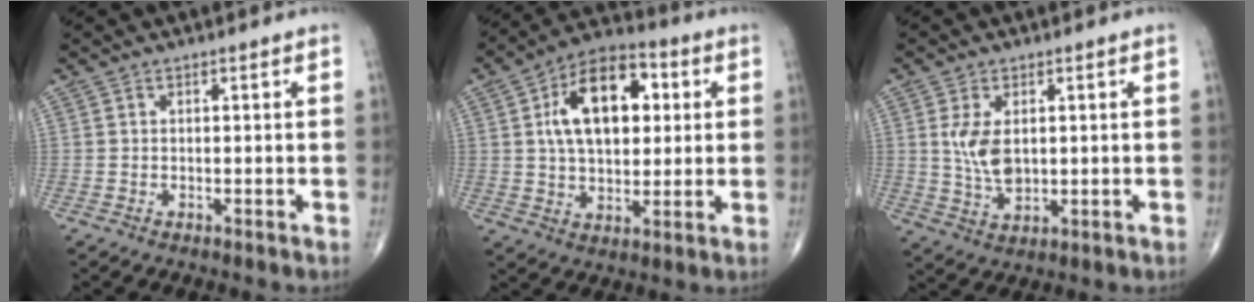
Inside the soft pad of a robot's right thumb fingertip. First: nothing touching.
{"total": 16.8, "force": [3.8, 9.9, 13.0], "torque": [-0.185, 0.010, 0.057]}
{"total": 6.9, "force": [1.1, 4.0, 5.6], "torque": [-0.103, -0.010, 0.029]}